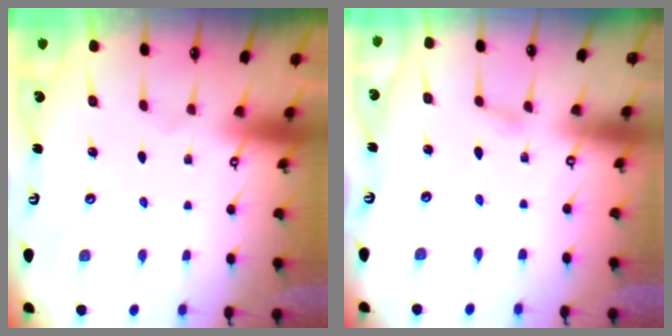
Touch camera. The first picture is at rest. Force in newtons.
{"total": 1.1, "press": 1.1, "slide": 0.1}